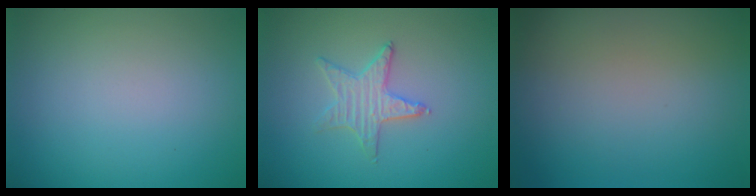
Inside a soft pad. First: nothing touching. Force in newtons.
{"total": 1.6, "press": 1.6, "slide": 0.2}
{"total": 0.0}